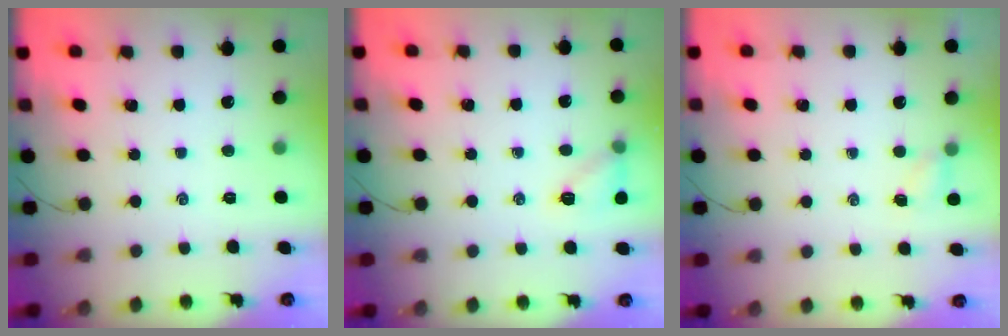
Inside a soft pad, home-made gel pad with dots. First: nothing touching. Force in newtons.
{"total": 8.7, "press": 8.5, "slide": 1.8}
{"total": 2.7, "press": 2.5, "slide": 0.8}